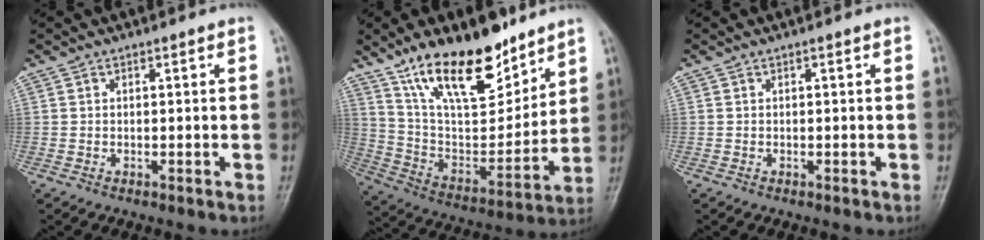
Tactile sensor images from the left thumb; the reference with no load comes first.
{"total": 21.7, "force": [14.6, 9.0, 13.2], "torque": [-0.176, -0.075, 0.265]}
{"total": 0.0}